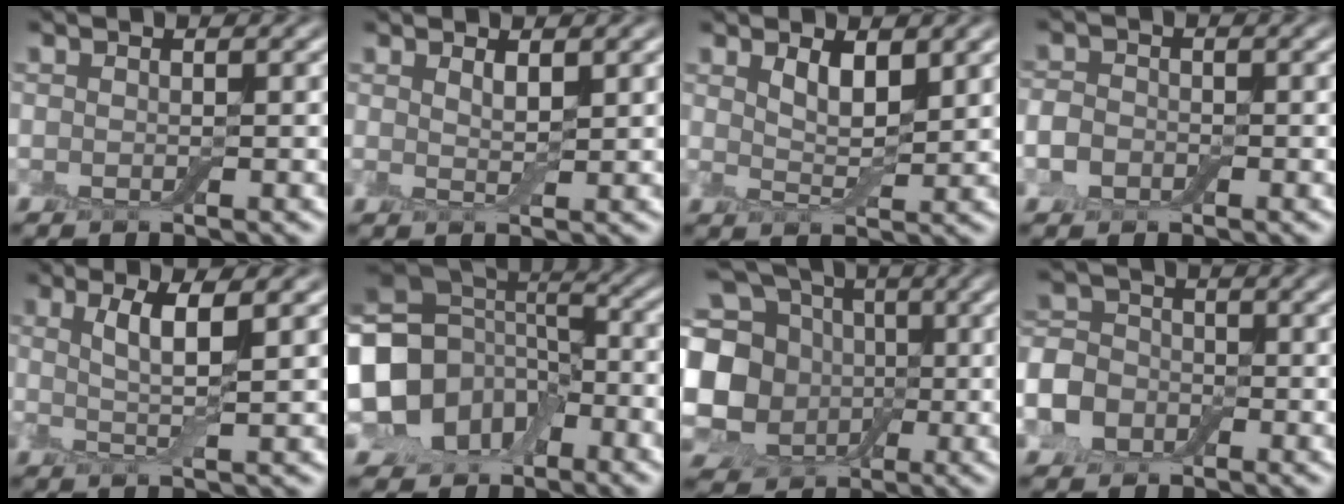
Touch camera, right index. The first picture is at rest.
{"total": 1.3, "force": [0.8, 0.2, 1.0], "torque": [-0.024, -0.004, 0.014]}
{"total": 2.5, "force": [1.3, 0.6, 2.0], "torque": [-0.038, -0.009, 0.025]}
{"total": 2.3, "force": [-1.0, 1.8, 1.0], "torque": [-0.013, -0.006, -0.027]}
{"total": 3.8, "force": [1.0, 0.6, 3.6], "torque": [-0.072, -0.007, 0.018]}
{"total": 11.8, "force": [-4.5, 8.9, 6.2], "torque": [-0.146, -0.002, -0.100]}
{"total": 15.7, "force": [0.2, 13.9, 7.3], "torque": [-0.197, 0.010, -0.023]}
{"total": 9.0, "force": [-3.7, 7.6, 3.1], "torque": [-0.079, -0.018, -0.099]}